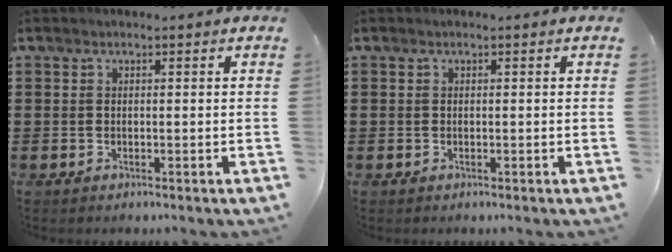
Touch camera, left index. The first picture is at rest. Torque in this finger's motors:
{"motor_torque": [-0.08, 0.08, 0.00, 0.00]}